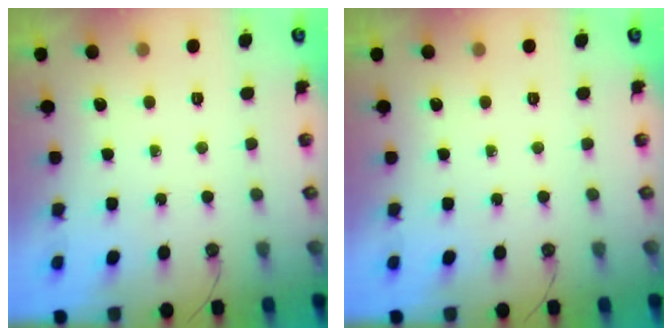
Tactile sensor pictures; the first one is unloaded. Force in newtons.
{"total": 0.0}